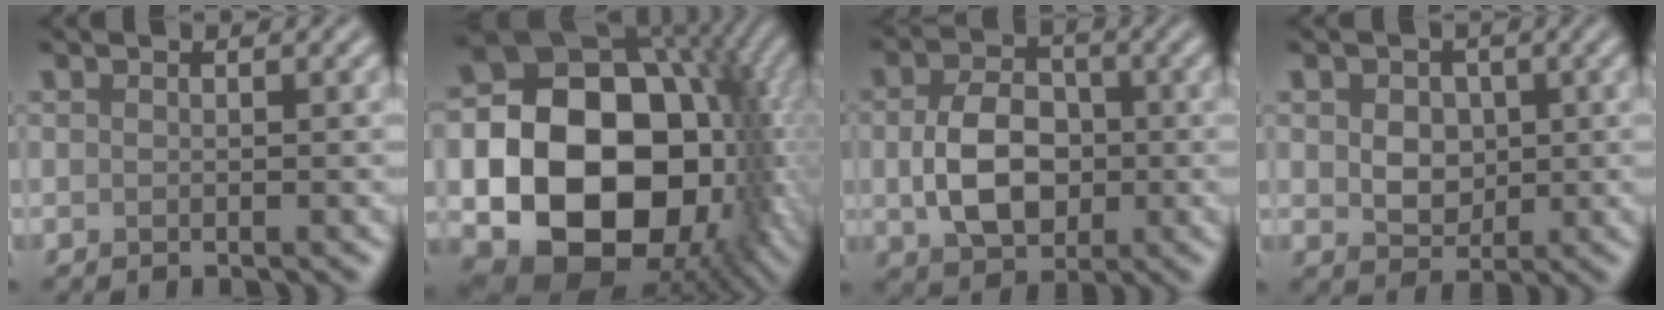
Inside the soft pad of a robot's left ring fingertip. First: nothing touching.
{"total": 19.9, "force": [-2.3, 15.3, 12.4], "torque": [-0.190, -0.030, -0.040]}
{"total": 6.3, "force": [-0.3, 4.5, 4.4], "torque": [-0.089, -0.005, -0.005]}
{"total": 3.7, "force": [0.6, 2.8, 2.2], "torque": [-0.038, 0.000, 0.003]}